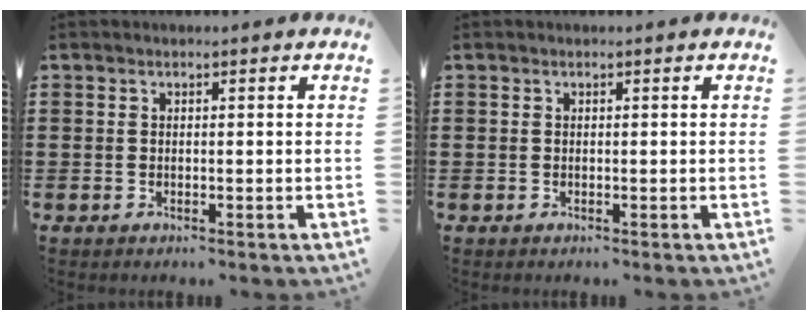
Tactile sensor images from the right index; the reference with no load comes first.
{"total": 0.0}